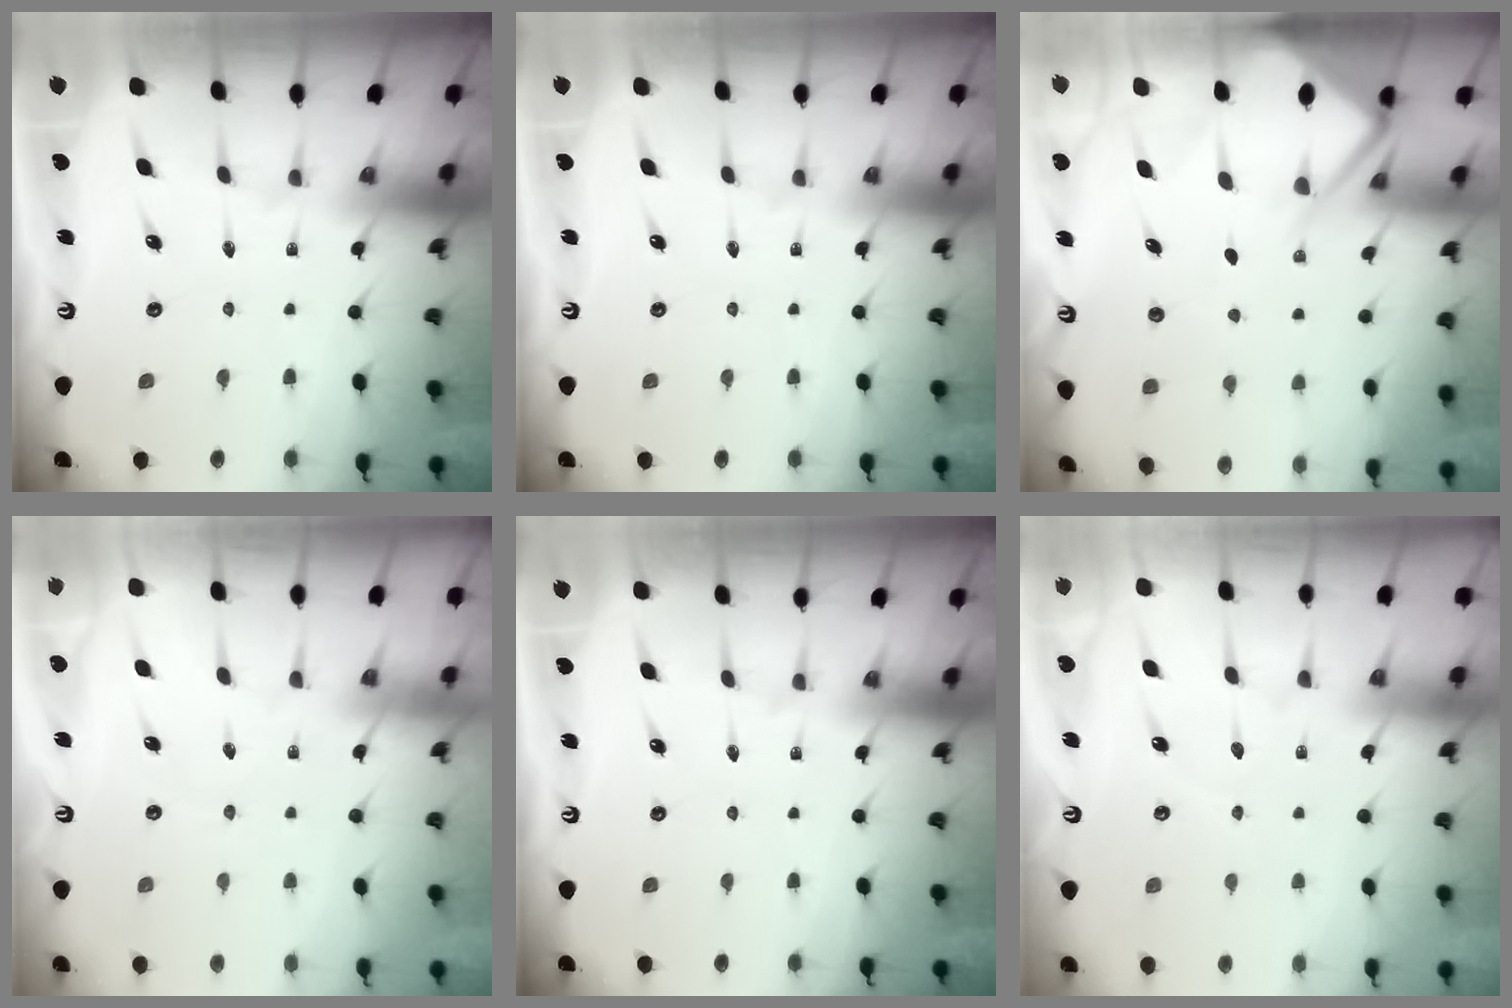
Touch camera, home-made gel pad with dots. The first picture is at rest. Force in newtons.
{"total": 0.0}
{"total": 9.0, "press": 9.0, "slide": 0.9}
{"total": 1.7, "press": 1.7, "slide": 0.3}
{"total": 0.0}
{"total": 3.0, "press": 3.0, "slide": 0.5}